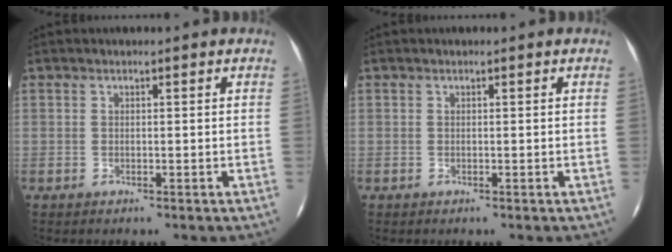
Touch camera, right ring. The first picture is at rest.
{"total": 0.0}